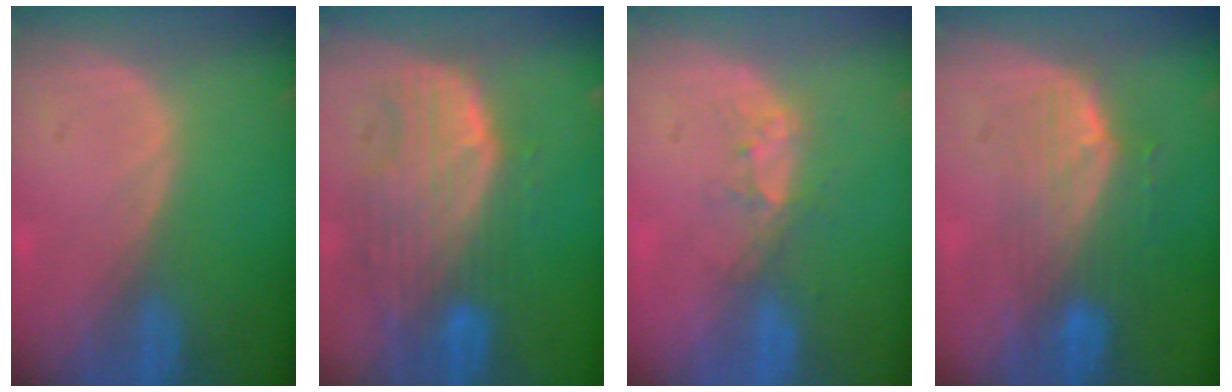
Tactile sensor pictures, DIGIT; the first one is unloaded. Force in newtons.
{"total": 10.3, "press": 8.9, "slide": 5.1}
{"total": 3.7, "press": 3.2, "slide": 1.9}
{"total": 7.5, "press": 6.7, "slide": 3.3}